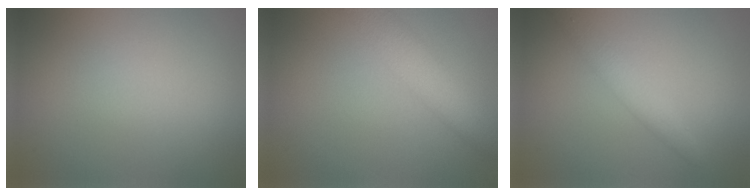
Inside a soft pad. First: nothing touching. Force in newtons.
{"total": 4.6, "press": 4.6, "slide": 0.4}
{"total": 2.3, "press": 2.3, "slide": 0.1}